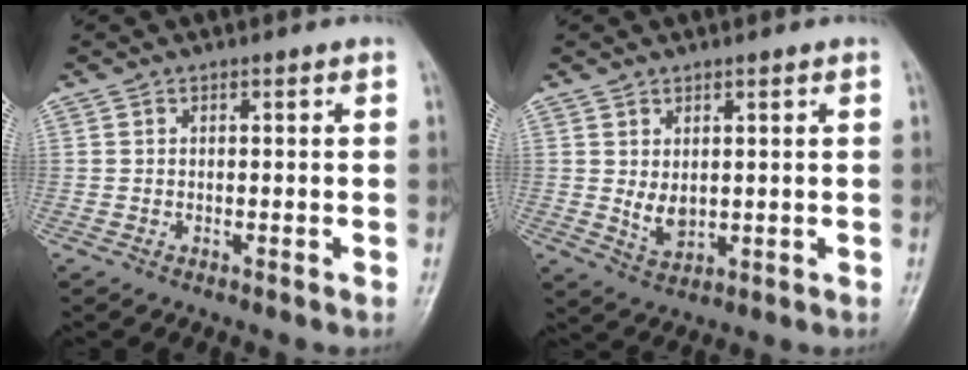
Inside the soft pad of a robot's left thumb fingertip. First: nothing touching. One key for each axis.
{"total": 4.5, "fx": 1.1, "fy": 2.6, "fz": 3.5, "tx": -0.053, "ty": -0.016, "tz": 0.029}